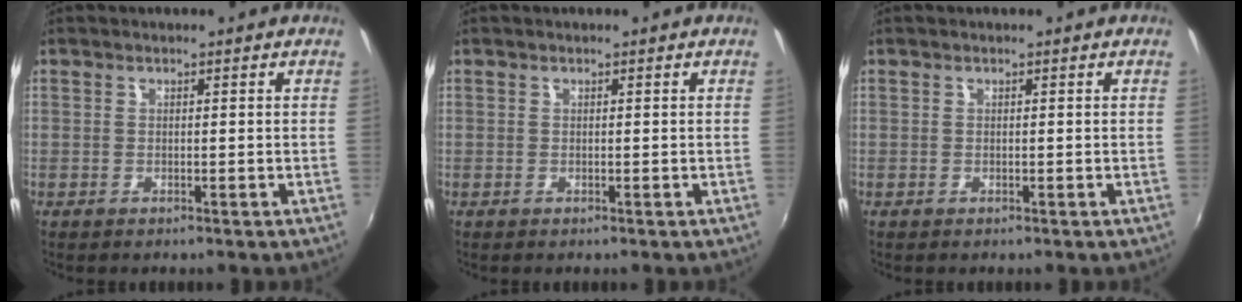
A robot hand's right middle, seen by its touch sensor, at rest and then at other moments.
{"total": 0.0}
{"total": 0.0}